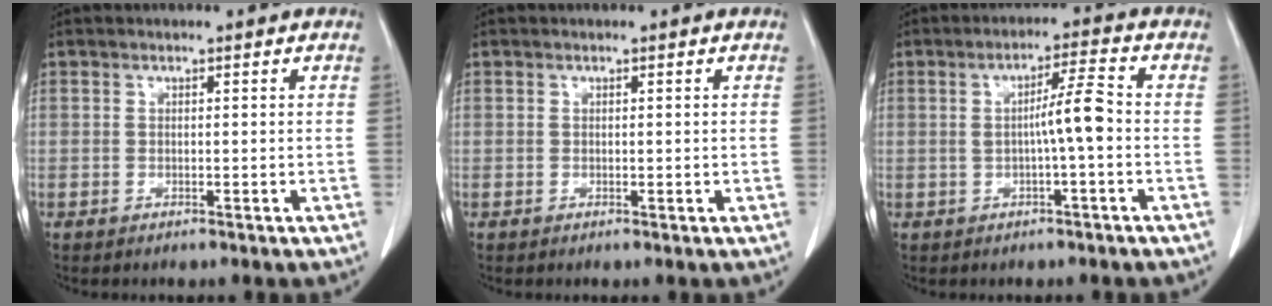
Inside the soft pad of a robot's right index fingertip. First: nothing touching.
{"total": 0.6, "force": [0.1, 0.3, 0.5], "torque": [-0.007, -0.002, 0.003]}
{"total": 5.2, "force": [-0.5, -0.1, 5.2], "torque": [-0.084, 0.009, -0.009]}